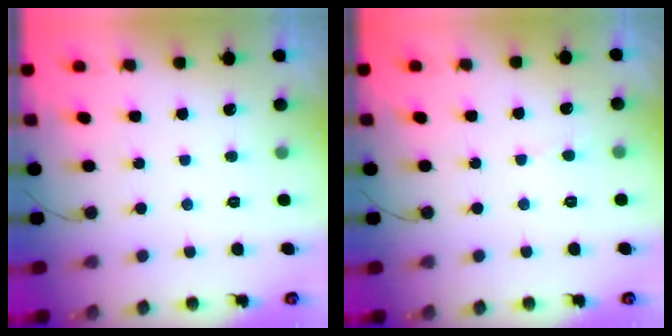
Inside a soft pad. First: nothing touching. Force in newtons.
{"total": 2.4, "press": 2.4, "slide": 0.4}